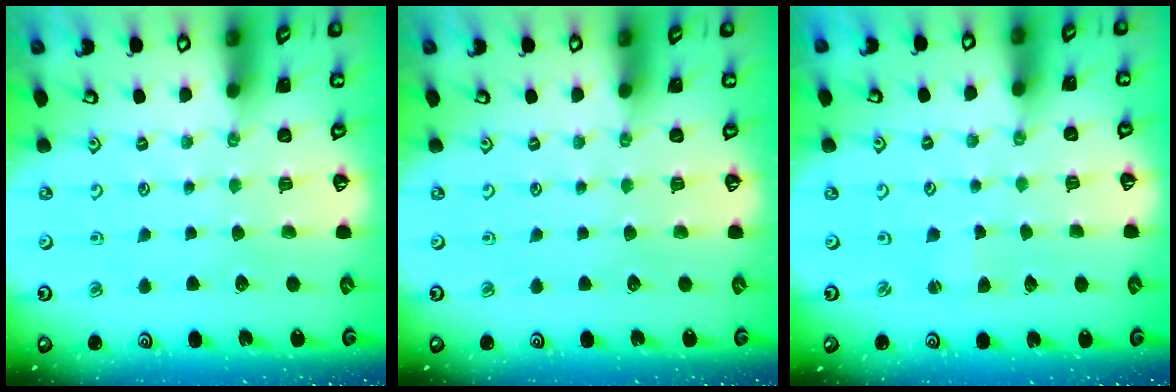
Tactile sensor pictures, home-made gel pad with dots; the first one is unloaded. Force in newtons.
{"total": 0.0}
{"total": 1.4, "press": 1.4, "slide": 0.3}